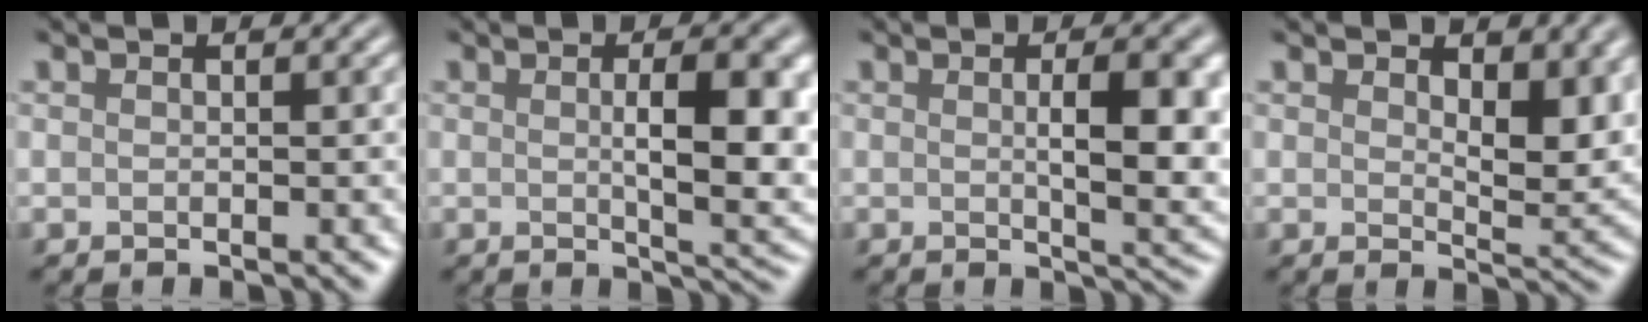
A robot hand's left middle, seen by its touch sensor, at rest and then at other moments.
{"total": 7.1, "force": [0.5, 2.0, 6.9], "torque": [-0.092, -0.004, 0.012]}
{"total": 6.4, "force": [0.5, 1.7, 6.2], "torque": [-0.082, -0.002, 0.012]}
{"total": 5.0, "force": [1.9, 2.4, 3.9], "torque": [-0.055, -0.008, 0.036]}